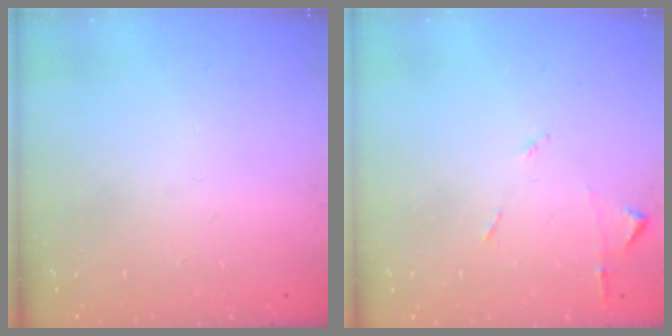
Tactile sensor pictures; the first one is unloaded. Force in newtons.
{"total": 5.6, "press": 5.6, "slide": 0.8}